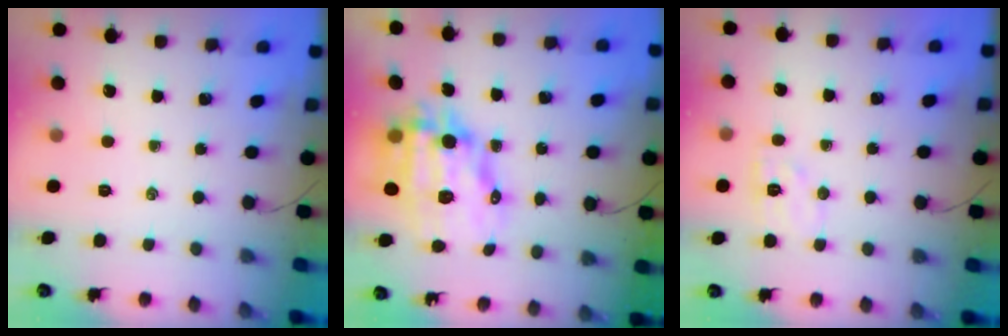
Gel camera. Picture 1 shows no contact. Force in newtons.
{"total": 15.0, "press": 14.6, "slide": 3.5}
{"total": 7.4, "press": 7.3, "slide": 1.5}